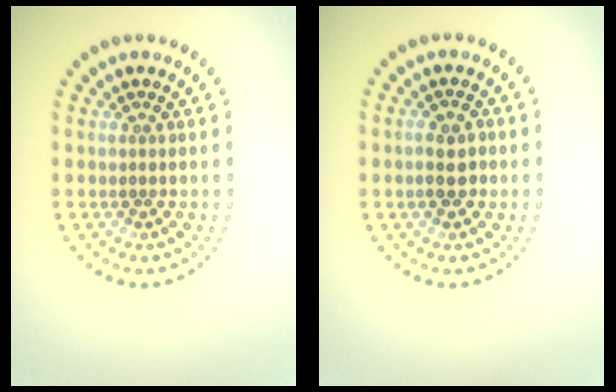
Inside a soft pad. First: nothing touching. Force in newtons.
{"total": 2.4, "press": 2.4, "slide": 0.4}